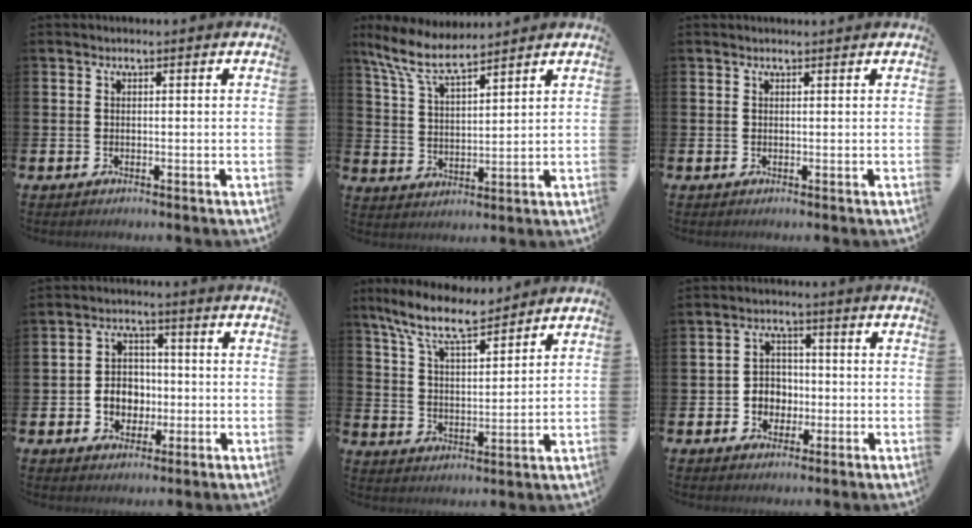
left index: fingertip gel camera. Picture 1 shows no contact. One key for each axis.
{"total": 7.6, "fx": 6.7, "fy": 1.5, "fz": 3.3, "tx": -0.091, "ty": -0.025, "tz": 0.120}
{"total": 0.6, "fx": 0.6, "fy": 0.0, "fz": 0.1, "tx": 0.012, "ty": -0.005, "tz": 0.007}
{"total": 4.6, "fx": -0.7, "fy": 4.2, "fz": 1.7, "tx": -0.024, "ty": 0.001, "tz": -0.023}
{"total": 9.3, "fx": 8.2, "fy": 1.8, "fz": 3.9, "tx": -0.104, "ty": -0.040, "tz": 0.149}
{"total": 3.7, "fx": -0.6, "fy": 3.5, "fz": 1.1, "tx": -0.020, "ty": 0.001, "tz": -0.022}